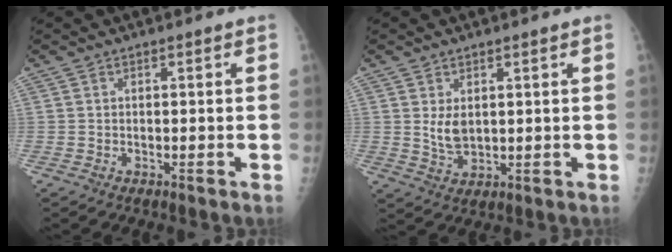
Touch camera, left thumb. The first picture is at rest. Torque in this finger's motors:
{"motor_torque": [0.64, 0.69, 0.66, -0.32, 0.06]}